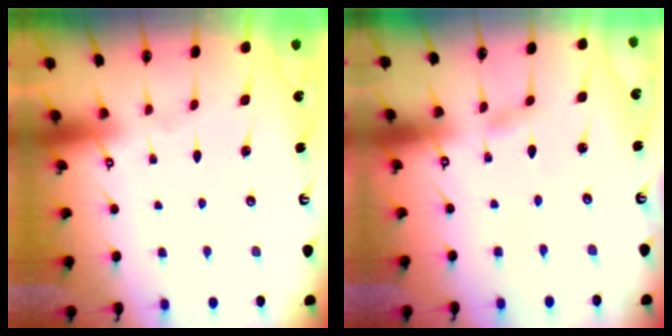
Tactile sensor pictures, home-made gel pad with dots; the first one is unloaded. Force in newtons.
{"total": 2.4, "press": 2.3, "slide": 0.3}